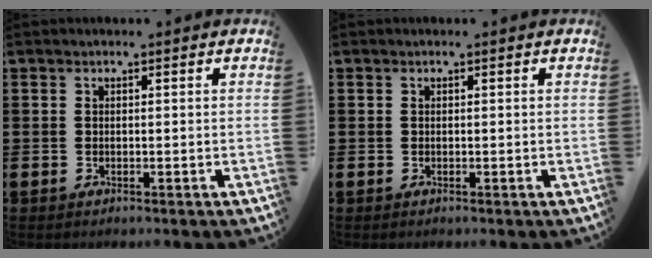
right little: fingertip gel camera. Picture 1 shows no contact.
{"total": 0.0}